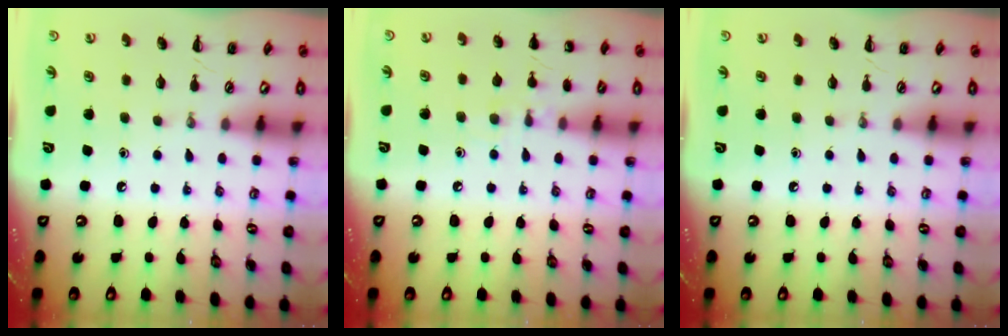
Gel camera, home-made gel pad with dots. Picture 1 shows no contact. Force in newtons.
{"total": 7.7, "press": 7.5, "slide": 2.0}
{"total": 0.0}